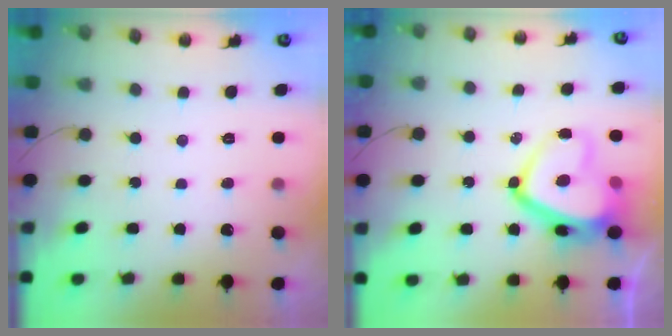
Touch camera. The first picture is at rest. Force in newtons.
{"total": 14.4, "press": 14.3, "slide": 1.4}